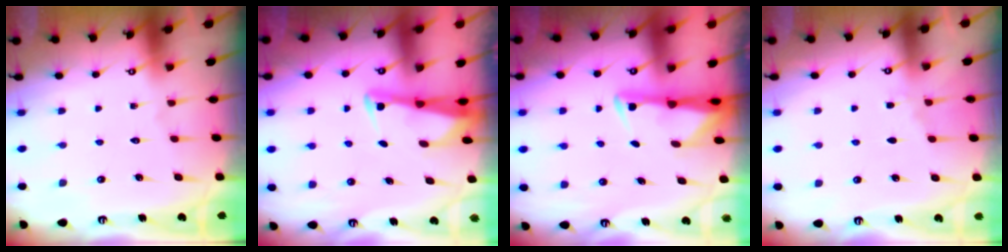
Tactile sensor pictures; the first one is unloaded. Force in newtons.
{"total": 2.9, "press": 2.8, "slide": 0.3}
{"total": 3.0, "press": 2.9, "slide": 0.5}
{"total": 3.0, "press": 2.9, "slide": 0.5}